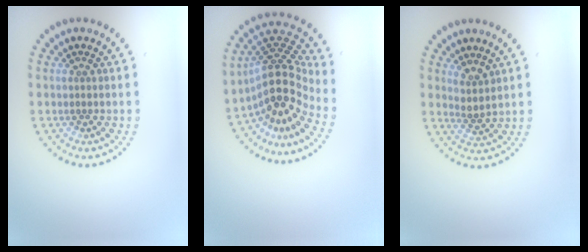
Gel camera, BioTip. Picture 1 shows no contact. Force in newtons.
{"total": 5.4, "press": 4.0, "slide": 3.7}
{"total": 1.8, "press": 1.3, "slide": 1.3}